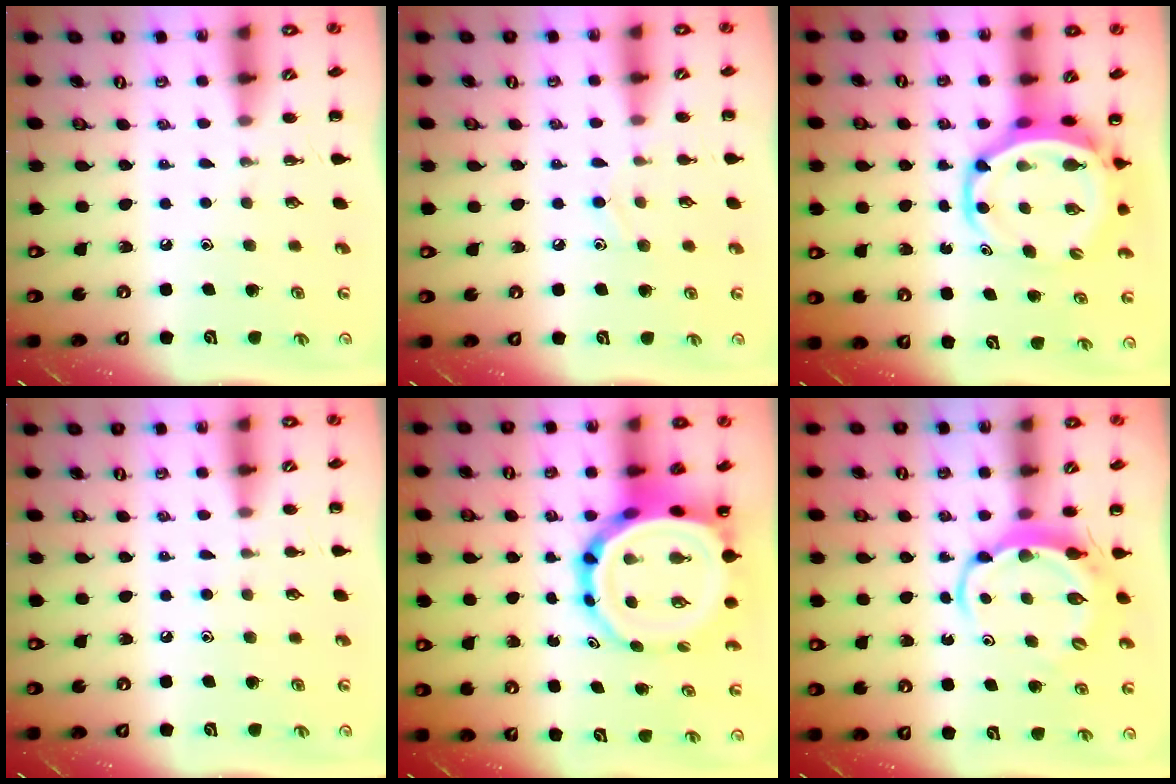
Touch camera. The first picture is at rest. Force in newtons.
{"total": 7.2, "press": 6.8, "slide": 2.4}
{"total": 7.1, "press": 6.7, "slide": 2.1}
{"total": 5.2, "press": 4.9, "slide": 1.7}
{"total": 14.2, "press": 13.5, "slide": 4.4}
{"total": 6.3, "press": 6.2, "slide": 1.0}